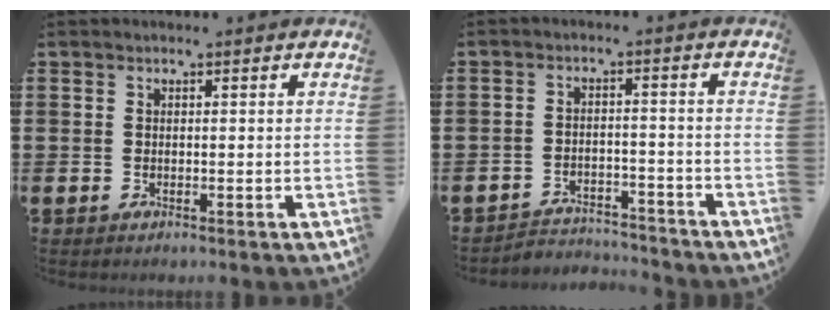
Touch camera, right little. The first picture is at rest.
{"total": 3.2, "force": [-3.2, 0.4, -0.1], "torque": [-0.007, 0.004, -0.070]}